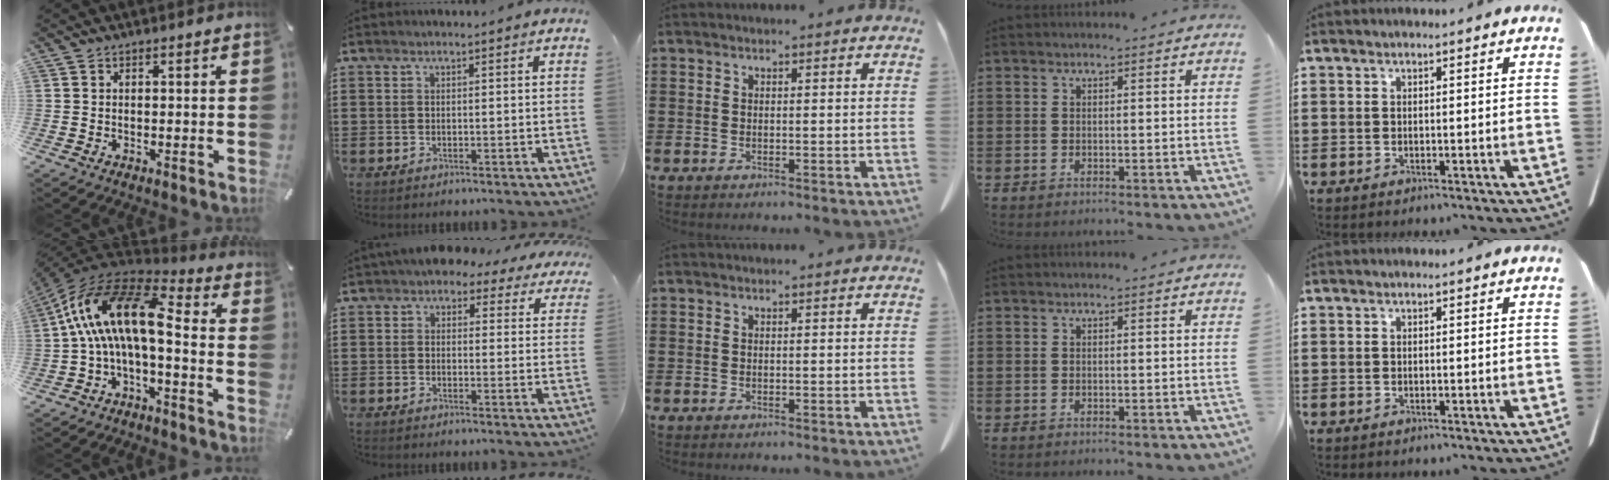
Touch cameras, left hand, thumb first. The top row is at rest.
{"thumb": {"total": 16.6, "force": [0.6, 7.5, 14.8], "torque": [-0.306, -0.004, 0.004]}, "index": {"total": 3.4, "force": [2.5, 1.9, 1.3], "torque": [-0.030, -0.002, 0.043]}}